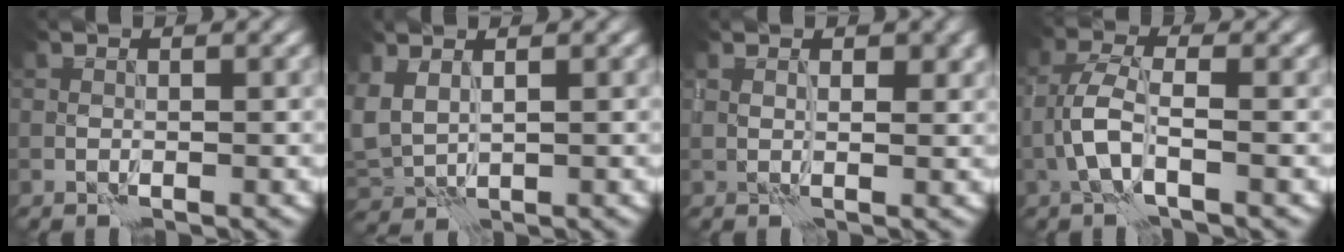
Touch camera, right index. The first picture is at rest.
{"total": 2.9, "force": [0.7, 2.0, 2.0], "torque": [-0.055, -0.011, 0.021]}
{"total": 2.2, "force": [1.1, 1.2, 1.5], "torque": [-0.023, -0.005, 0.021]}
{"total": 3.2, "force": [-0.9, 1.0, 2.9], "torque": [-0.066, 0.005, -0.024]}